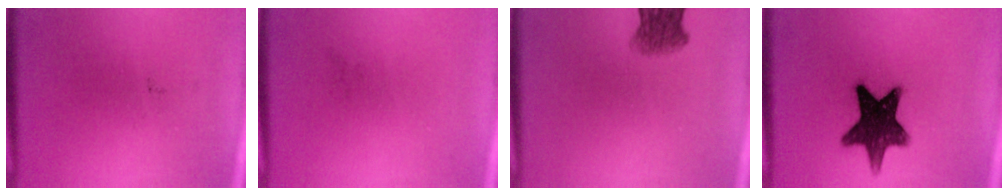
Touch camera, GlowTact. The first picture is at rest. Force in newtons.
{"total": 0.0}
{"total": 4.7}
{"total": 12.8}